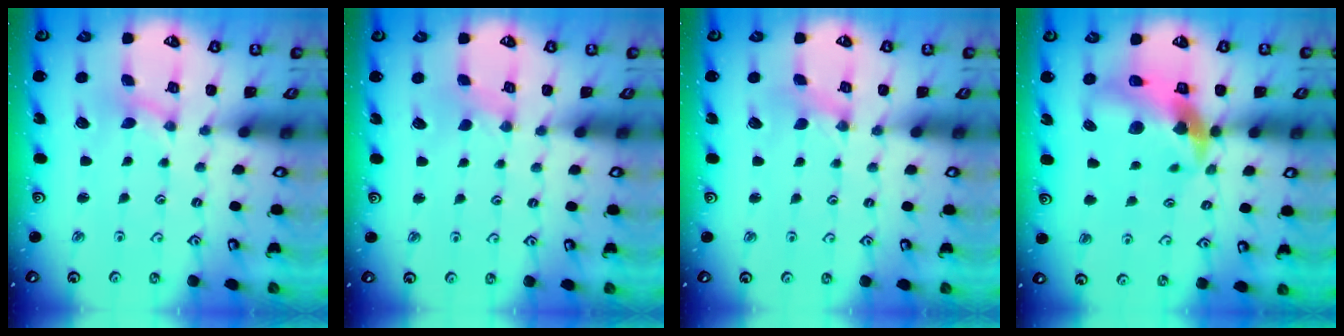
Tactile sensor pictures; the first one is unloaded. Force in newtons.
{"total": 0.0}
{"total": 0.0}
{"total": 14.0, "press": 13.9, "slide": 1.9}